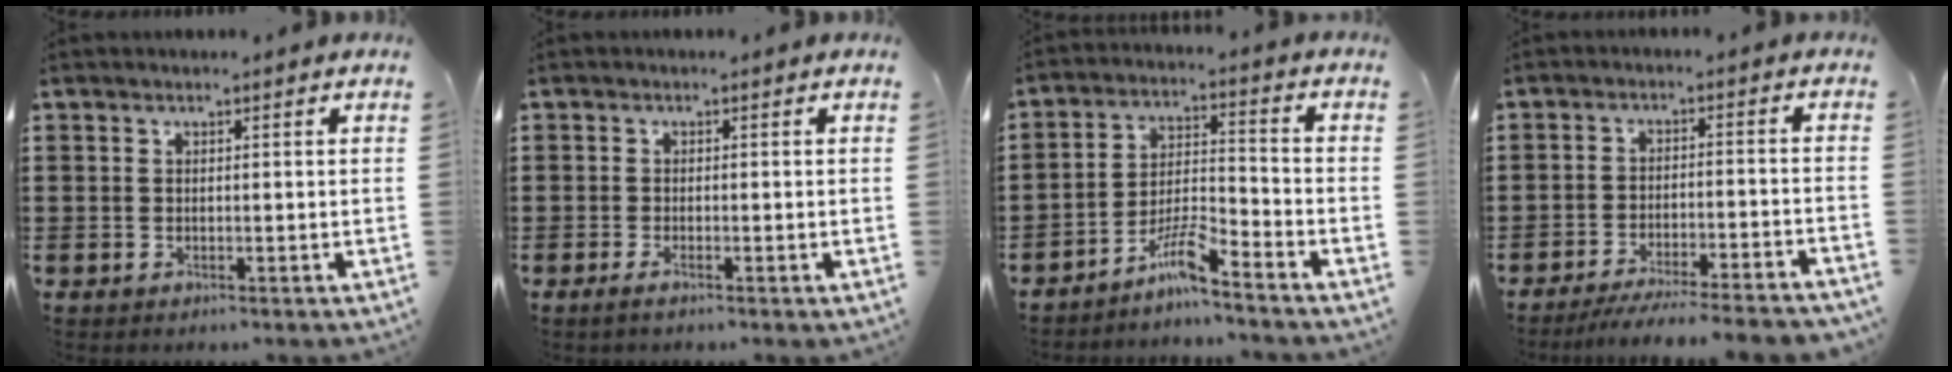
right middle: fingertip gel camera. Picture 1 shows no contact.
{"total": 0.9, "force": [-0.3, 0.1, 0.9], "torque": [-0.016, -0.001, -0.005]}
{"total": 6.3, "force": [-5.1, 0.4, 3.7], "torque": [-0.090, -0.009, -0.103]}
{"total": 5.4, "force": [-4.9, -0.2, 2.1], "torque": [-0.039, -0.014, -0.096]}